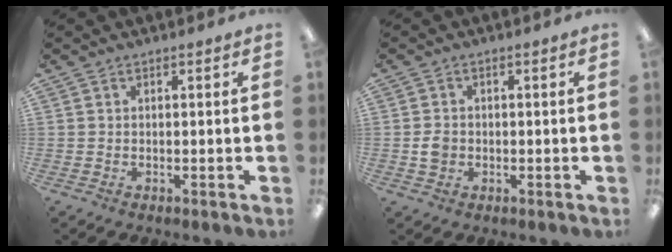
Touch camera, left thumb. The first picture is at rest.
{"total": 2.8, "force": [-0.2, 2.4, 1.5], "torque": [-0.020, 0.002, -0.007]}